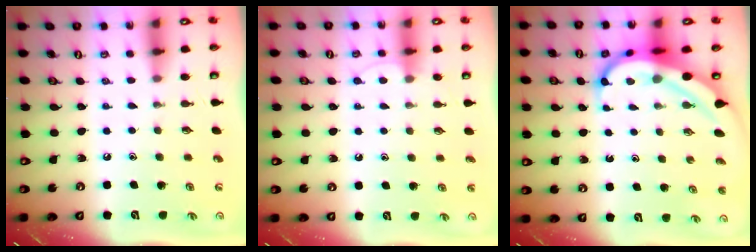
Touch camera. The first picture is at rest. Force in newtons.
{"total": 4.9, "press": 4.8, "slide": 0.5}
{"total": 8.0, "press": 7.9, "slide": 1.0}